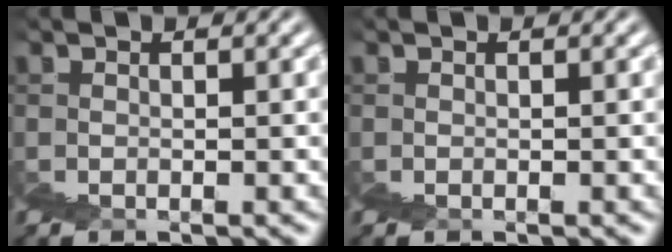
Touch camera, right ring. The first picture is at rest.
{"total": 0.0}